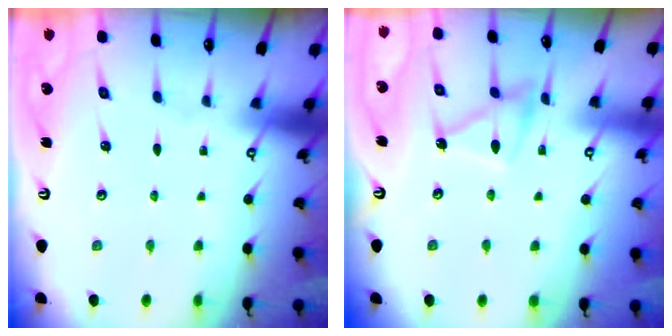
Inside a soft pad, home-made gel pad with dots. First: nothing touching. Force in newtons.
{"total": 11.4, "press": 11.4, "slide": 0.7}